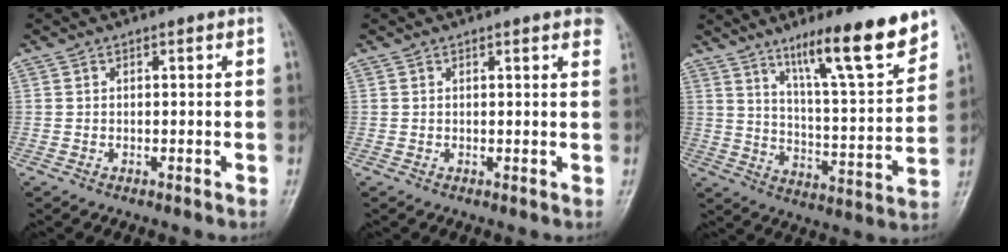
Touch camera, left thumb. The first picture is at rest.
{"total": 3.1, "force": [2.1, 0.6, 2.2], "torque": [-0.018, 0.000, 0.019]}
{"total": 16.7, "force": [11.4, 2.6, 11.9], "torque": [-0.163, -0.070, 0.188]}